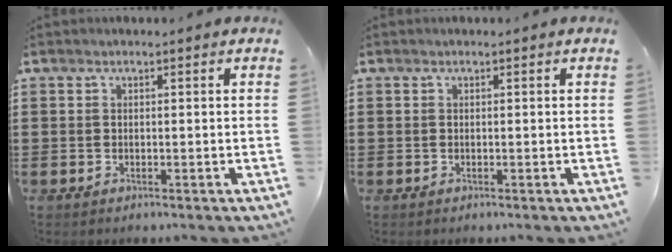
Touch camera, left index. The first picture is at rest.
{"total": 0.0}